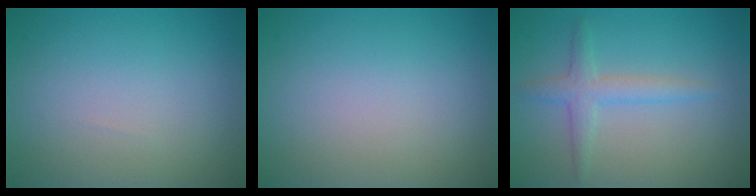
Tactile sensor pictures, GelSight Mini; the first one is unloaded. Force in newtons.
{"total": 0.0}
{"total": 2.5, "press": 2.5, "slide": 0.0}